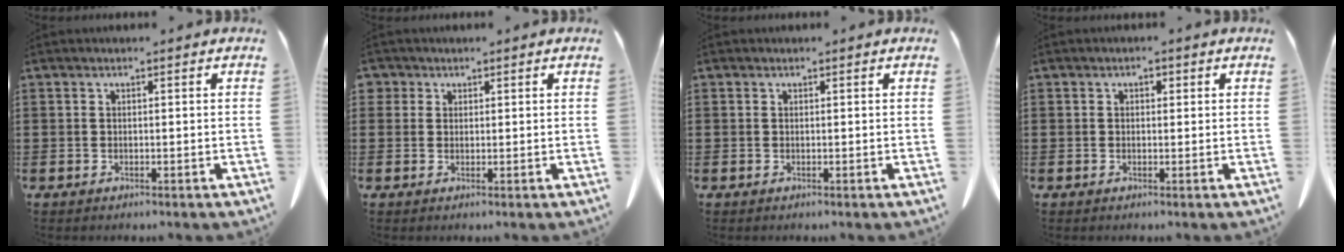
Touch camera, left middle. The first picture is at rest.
{"total": 1.6, "force": [1.1, 1.2, 0.2], "torque": [-0.010, 0.005, 0.021]}
{"total": 0.0}
{"total": 1.0, "force": [0.3, 0.8, 0.5], "torque": [-0.013, 0.006, 0.004]}